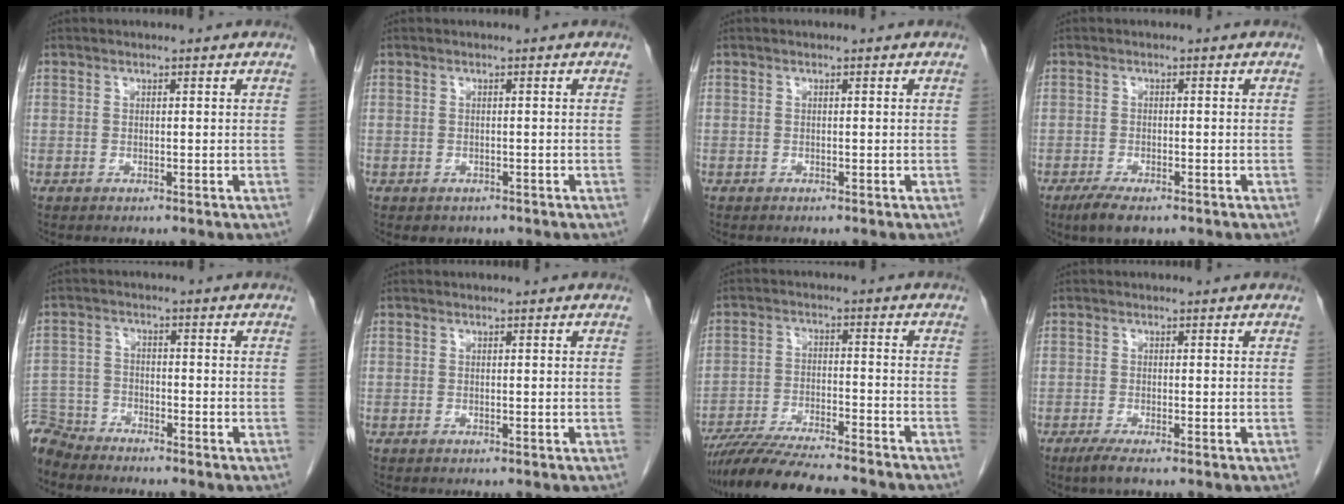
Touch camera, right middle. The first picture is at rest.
{"total": 1.4, "force": [-0.9, 1.0, 0.4], "torque": [-0.009, 0.000, -0.006]}
{"total": 0.0}
{"total": 4.3, "force": [-3.0, 1.2, 2.9], "torque": [-0.056, -0.008, -0.047]}
{"total": 5.9, "force": [-5.8, 1.3, -0.1], "torque": [0.004, -0.006, -0.115]}
{"total": 0.0}
{"total": 14.9, "force": [-13.2, 1.0, 6.9], "torque": [-0.111, -0.019, -0.208]}
{"total": 2.1, "force": [-1.4, 0.0, 1.6], "torque": [-0.038, -0.008, -0.030]}